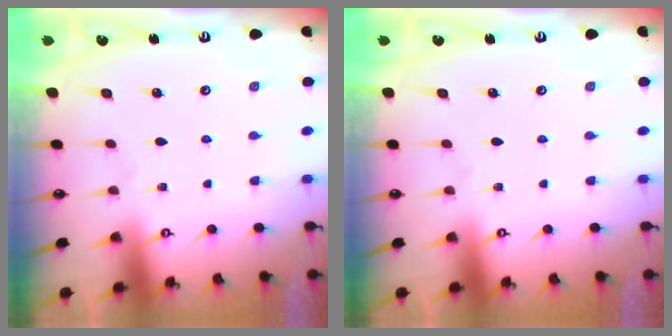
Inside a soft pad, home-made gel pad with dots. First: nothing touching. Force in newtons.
{"total": 0.0}